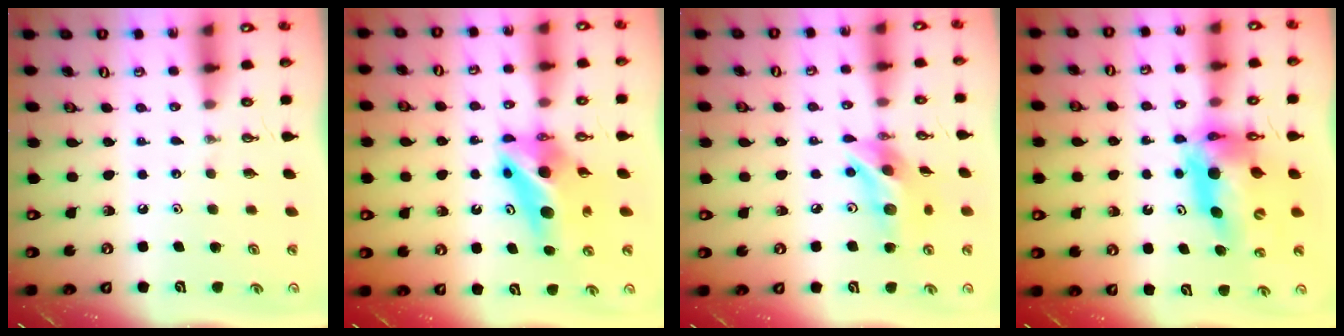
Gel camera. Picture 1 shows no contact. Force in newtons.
{"total": 11.4, "press": 11.4, "slide": 1.0}
{"total": 13.2, "press": 13.1, "slide": 0.9}
{"total": 13.8, "press": 13.8, "slide": 1.2}